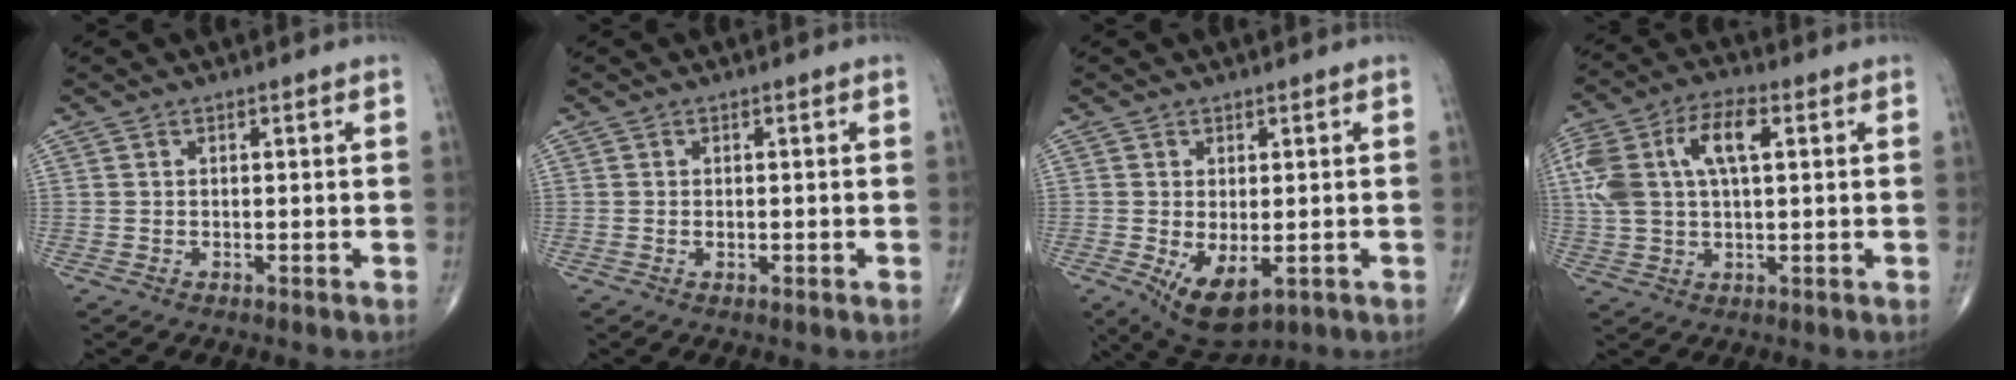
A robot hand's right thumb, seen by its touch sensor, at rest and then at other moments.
{"total": 0.8, "force": [-0.1, 0.5, 0.6], "torque": [-0.010, 0.001, -0.001]}
{"total": 7.9, "force": [-2.0, 4.0, 6.5], "torque": [-0.101, -0.015, -0.015]}
{"total": 14.2, "force": [3.6, 7.1, 11.8], "torque": [-0.255, 0.025, 0.065]}